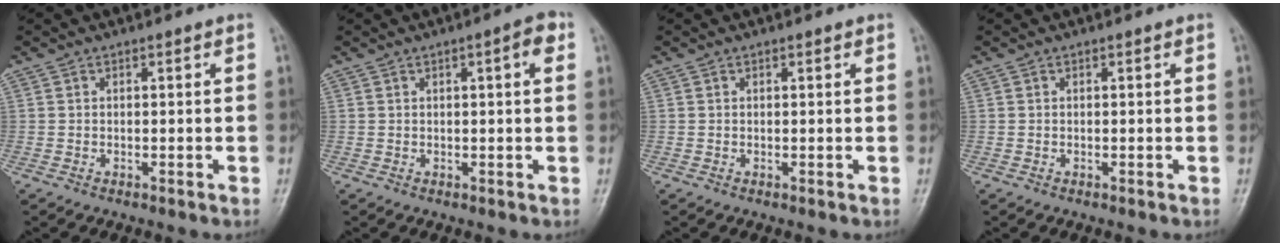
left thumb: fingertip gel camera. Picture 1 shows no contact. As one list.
[{"total": 3.5, "force": [1.2, 0.7, 3.2], "torque": [-0.042, 0.004, 0.015]}, {"total": 0.5, "force": [0.4, 0.2, 0.3], "torque": [-0.006, -0.002, 0.004]}, {"total": 0.0}]